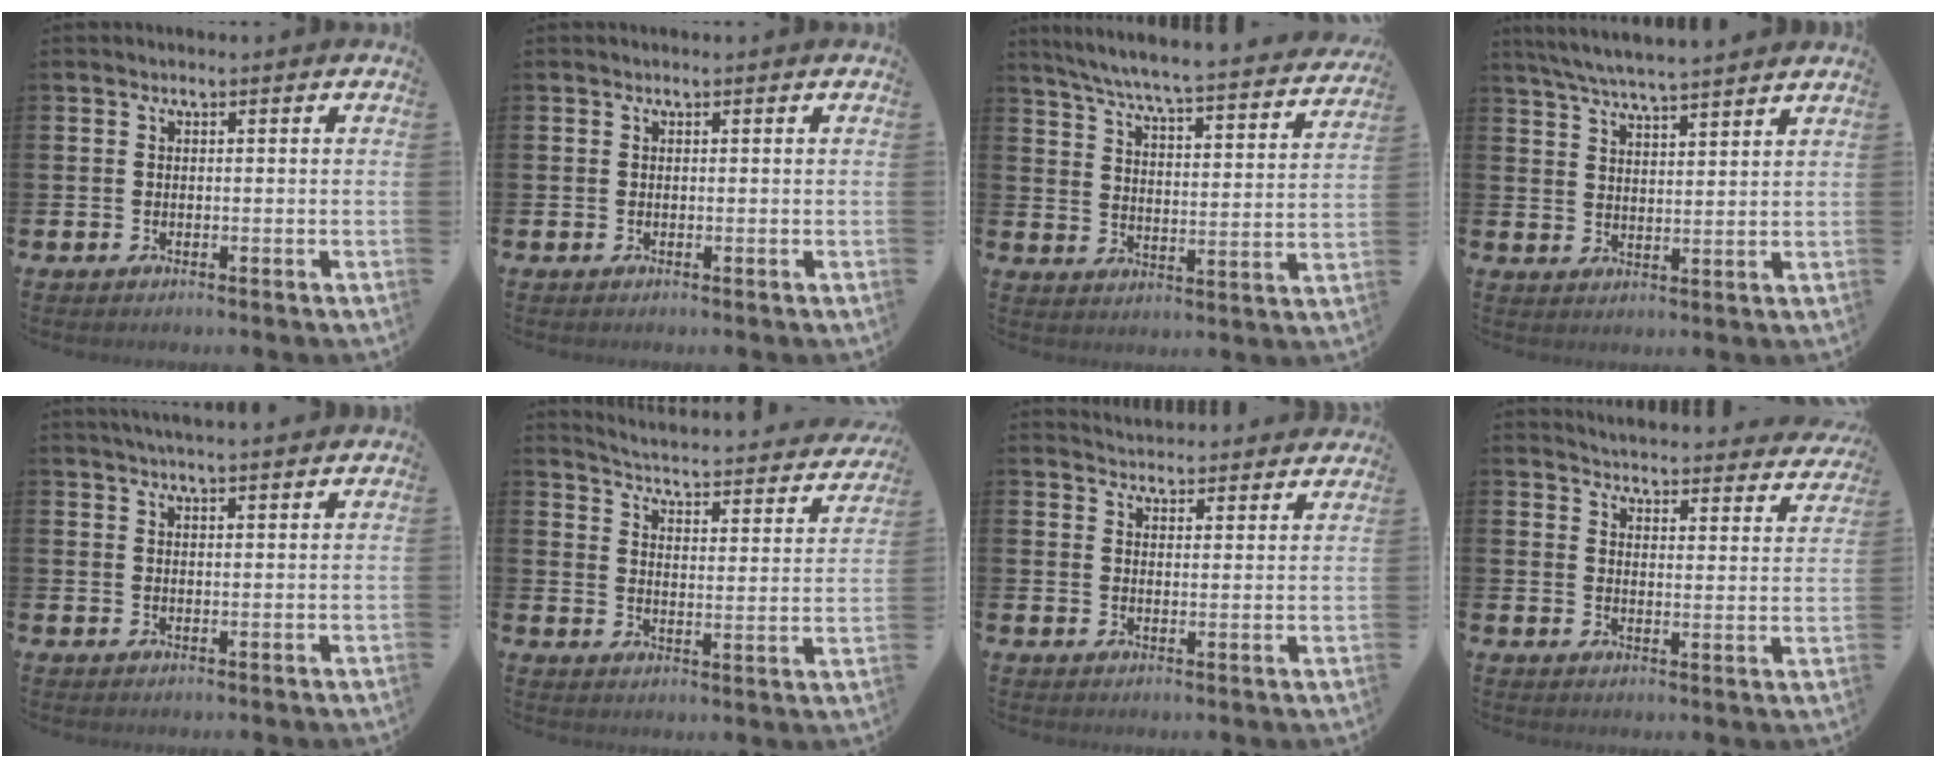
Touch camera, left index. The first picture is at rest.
{"total": 0.0}
{"total": 6.4, "force": [5.9, 0.1, 2.6], "torque": [-0.076, -0.051, 0.095]}
{"total": 6.0, "force": [5.9, -0.1, 1.3], "torque": [-0.045, -0.031, 0.105]}
{"total": 3.3, "force": [3.2, -0.2, 0.7], "torque": [-0.018, -0.009, 0.058]}
{"total": 3.3, "force": [3.1, 0.4, 1.0], "torque": [-0.040, -0.038, 0.042]}
{"total": 4.4, "force": [4.4, 0.5, -0.2], "torque": [-0.003, -0.032, 0.078]}
{"total": 4.5, "force": [4.4, 0.3, 0.3], "torque": [-0.019, -0.042, 0.073]}